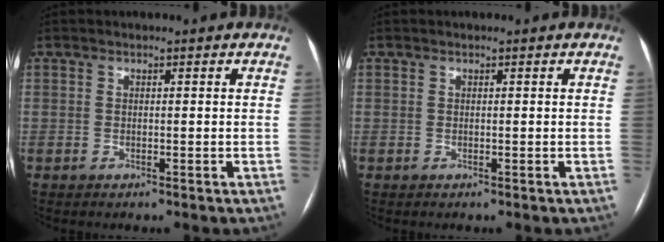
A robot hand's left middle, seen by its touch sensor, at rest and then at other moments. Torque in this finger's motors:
{"motor_torque": [0.14, -0.14, -0.11, 0.00]}